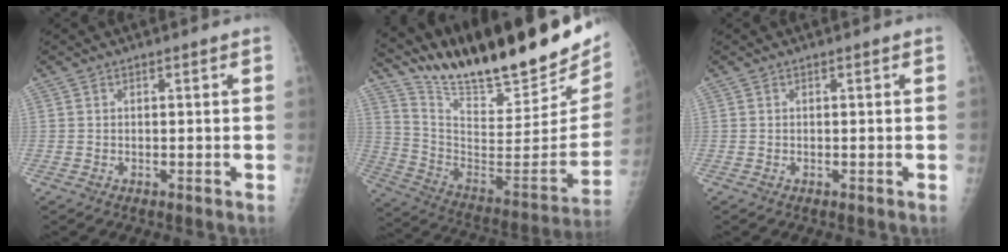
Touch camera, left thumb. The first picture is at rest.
{"total": 29.9, "force": [24.2, 6.7, 16.3], "torque": [-0.234, -0.121, 0.375]}
{"total": 0.0}